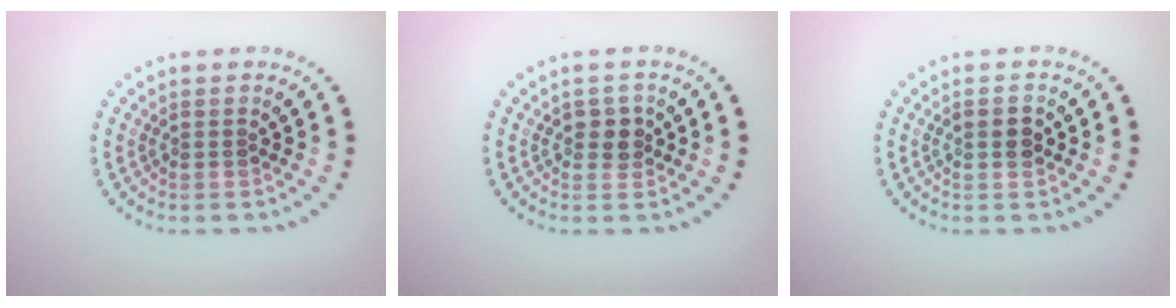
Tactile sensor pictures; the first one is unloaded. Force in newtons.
{"total": 1.9, "press": 1.7, "slide": 0.8}
{"total": 1.5, "press": 1.5, "slide": 0.2}